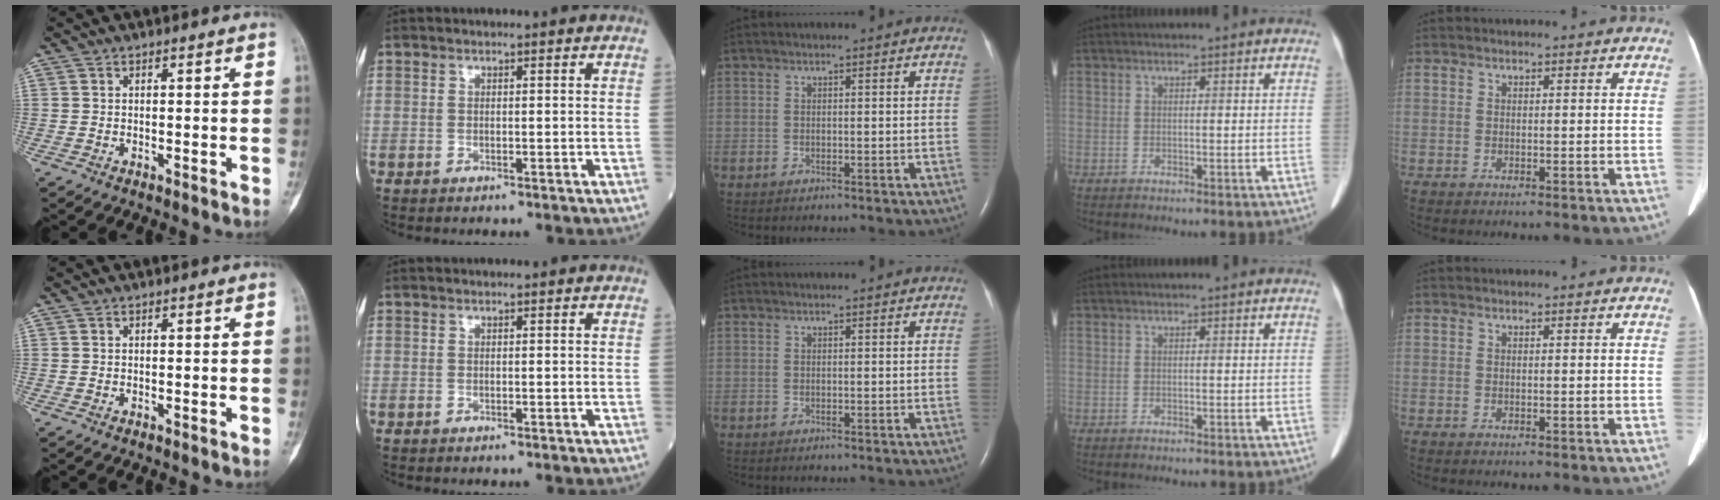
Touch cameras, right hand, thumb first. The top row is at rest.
{}